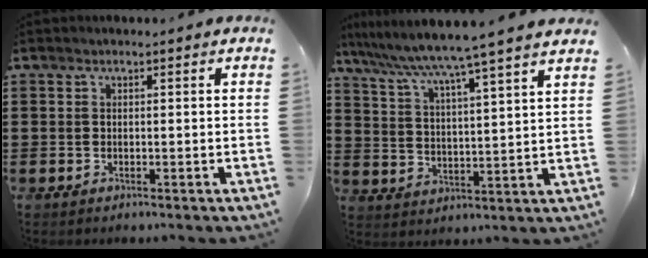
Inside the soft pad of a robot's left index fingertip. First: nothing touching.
{"total": 6.2, "force": [5.3, -1.6, 2.7], "torque": [-0.077, -0.046, 0.081]}